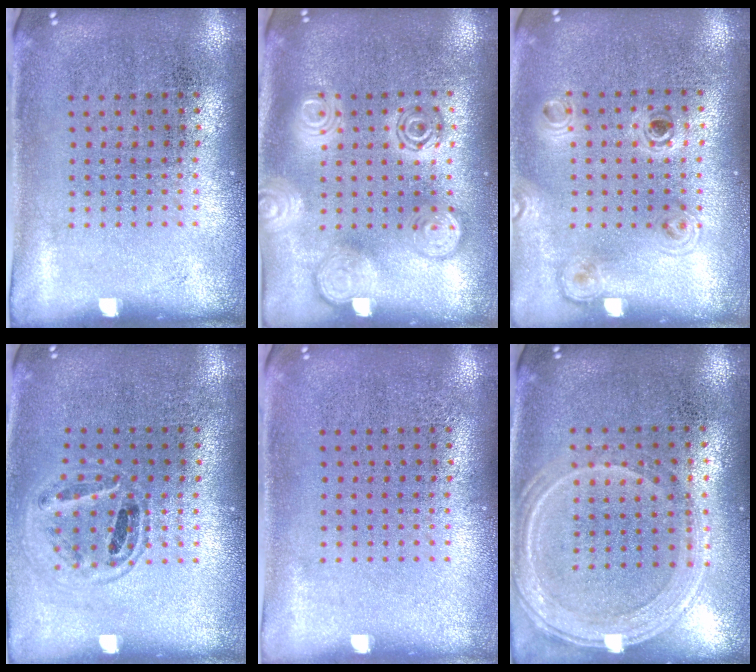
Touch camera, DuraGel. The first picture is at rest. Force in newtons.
{"total": 2.8, "press": 2.8, "slide": 0.4}
{"total": 1.1, "press": 1.1, "slide": 0.4}
{"total": 0.9, "press": 0.9, "slide": 0.1}
{"total": 0.0}
{"total": 1.2, "press": 1.2, "slide": 0.2}